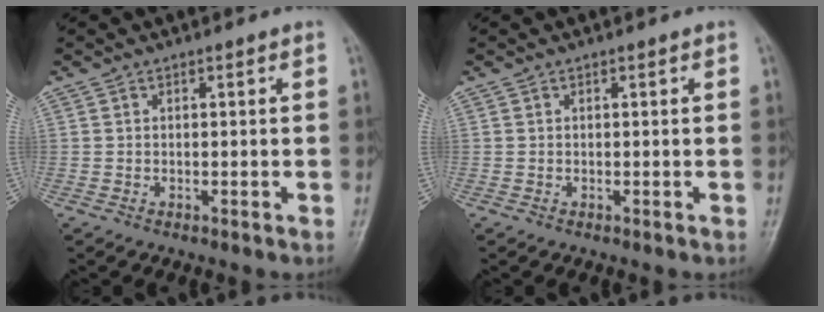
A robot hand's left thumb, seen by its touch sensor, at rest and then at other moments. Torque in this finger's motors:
{"motor_torque": [0.06, 0.08, -0.13, -0.05, 0.00]}